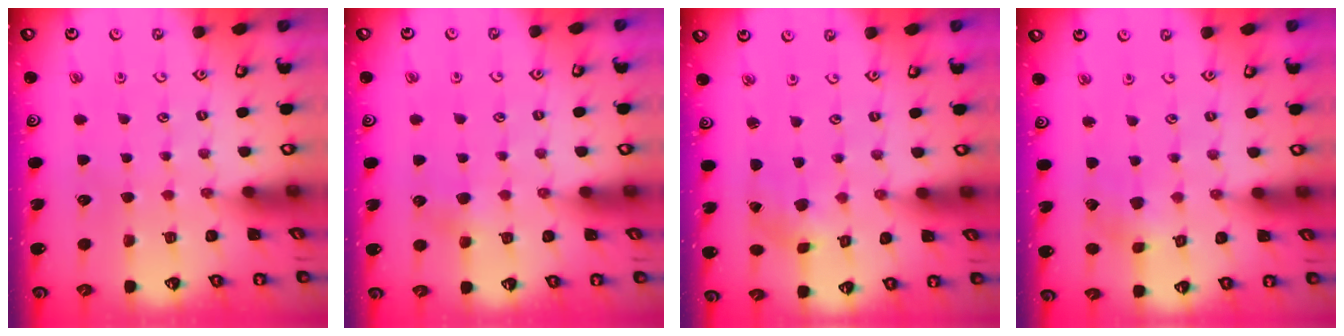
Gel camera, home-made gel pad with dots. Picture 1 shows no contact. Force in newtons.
{"total": 2.9, "press": 2.9, "slide": 0.3}
{"total": 2.7, "press": 2.3, "slide": 1.3}
{"total": 2.4, "press": 2.4, "slide": 0.2}